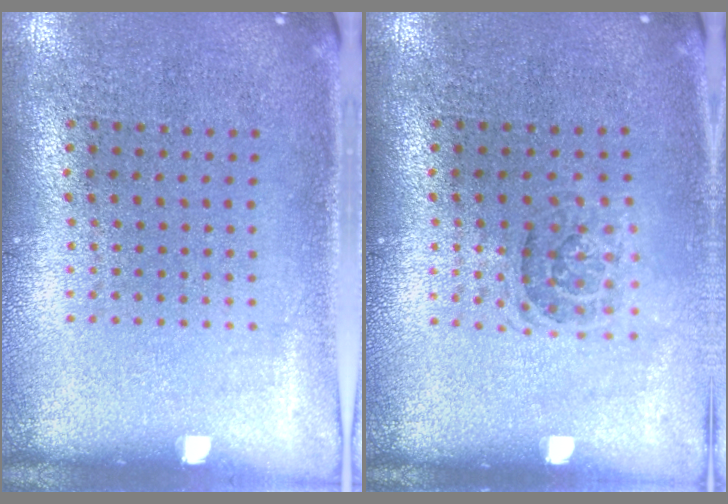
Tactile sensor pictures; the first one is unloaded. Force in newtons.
{"total": 1.2, "press": 1.0, "slide": 0.7}